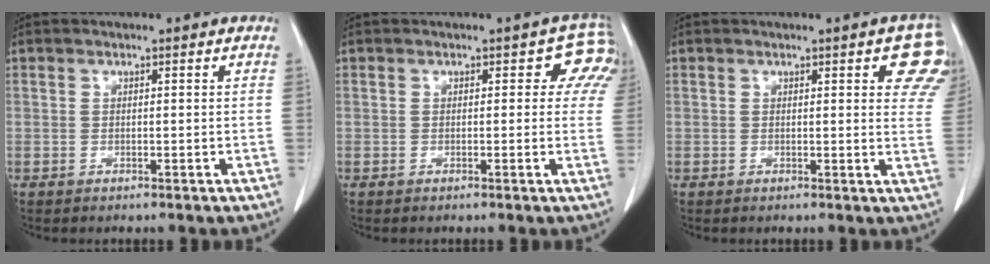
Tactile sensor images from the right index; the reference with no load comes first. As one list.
[{"total": 4.0, "force": [2.0, 2.8, 2.0], "torque": [0.005, 0.001, -0.001]}, {"total": 7.5, "force": [4.1, 1.9, 6.0], "torque": [-0.055, -0.010, 0.028]}]